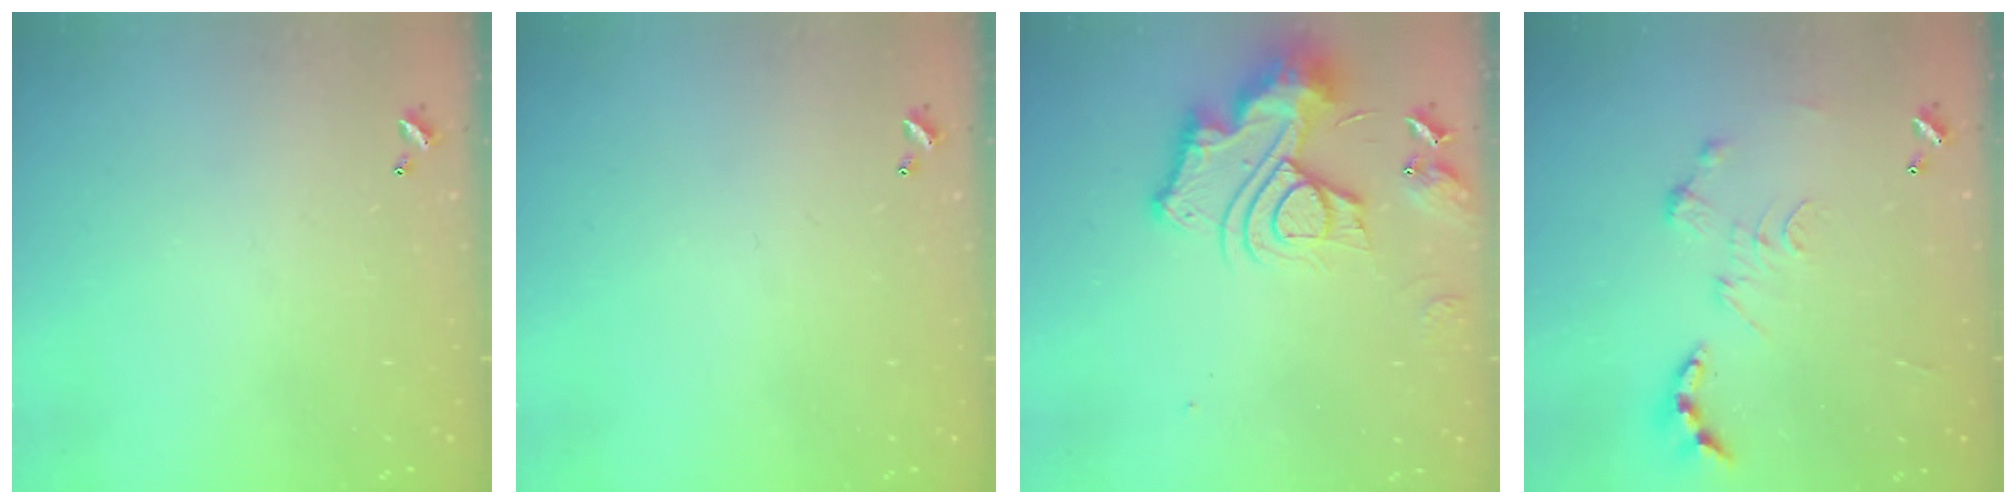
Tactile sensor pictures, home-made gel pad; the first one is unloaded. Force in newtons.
{"total": 0.0}
{"total": 15.5, "press": 15.4, "slide": 1.4}
{"total": 0.0}